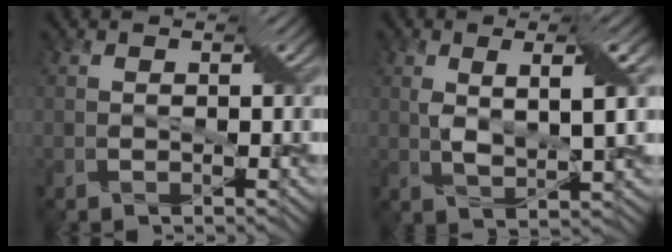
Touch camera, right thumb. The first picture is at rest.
{"total": 4.0, "force": [1.5, 0.8, 3.7], "torque": [-0.068, 0.002, 0.028]}